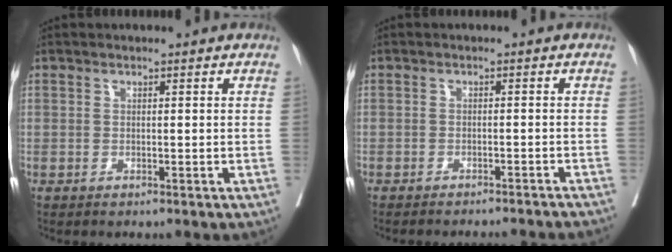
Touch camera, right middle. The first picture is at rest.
{"total": 10.3, "force": [-9.8, 0.6, 3.1], "torque": [-0.025, -0.005, -0.107]}